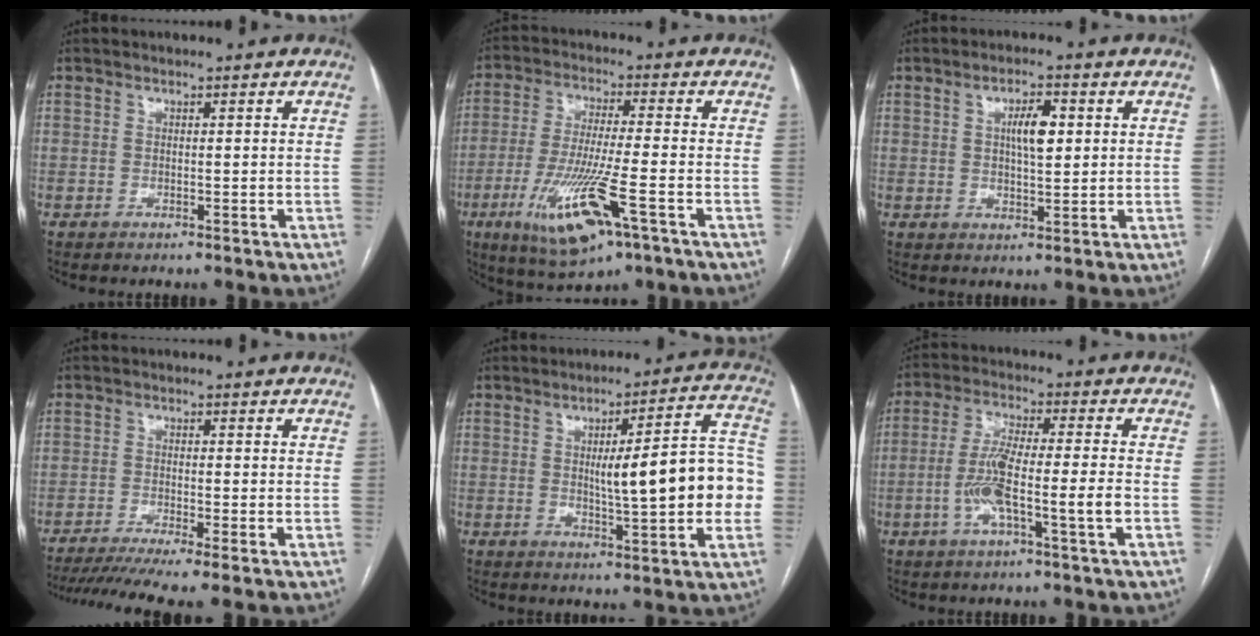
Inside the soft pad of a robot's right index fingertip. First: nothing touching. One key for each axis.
{"total": 13.8, "fx": -6.2, "fy": 1.7, "fz": 12.2, "tx": -0.246, "ty": -0.031, "tz": -0.104}
{"total": 4.9, "fx": 1.1, "fy": 1.4, "fz": 4.6, "tx": -0.078, "ty": 0.007, "tz": 0.019}
{"total": 8.8, "fx": -6.8, "fy": -0.5, "fz": 5.5, "tx": -0.085, "ty": -0.015, "tz": -0.109}
{"total": 15.3, "fx": -0.5, "fy": 2.3, "fz": 15.1, "tx": -0.192, "ty": 0.028, "tz": -0.003}
{"total": 9.4, "fx": -2.6, "fy": 0.3, "fz": 9.1, "tx": -0.179, "ty": 0.005, "tz": -0.053}